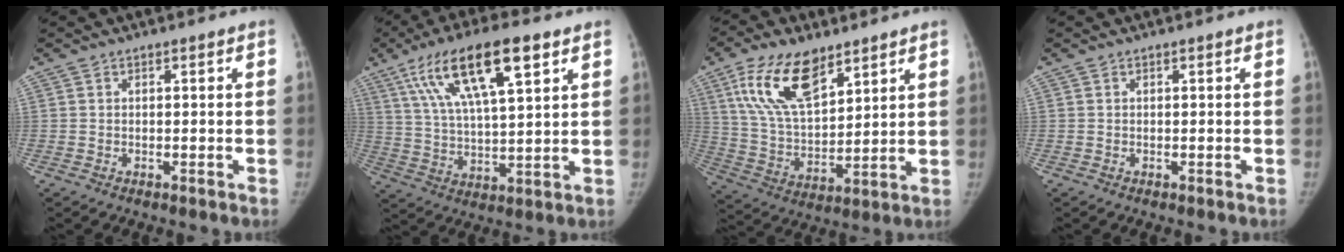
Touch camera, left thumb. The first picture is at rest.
{"total": 17.9, "force": [8.8, 5.3, 14.7], "torque": [-0.256, -0.009, 0.160]}
{"total": 16.3, "force": [9.2, 7.9, 10.9], "torque": [-0.176, -0.035, 0.180]}
{"total": 0.0}